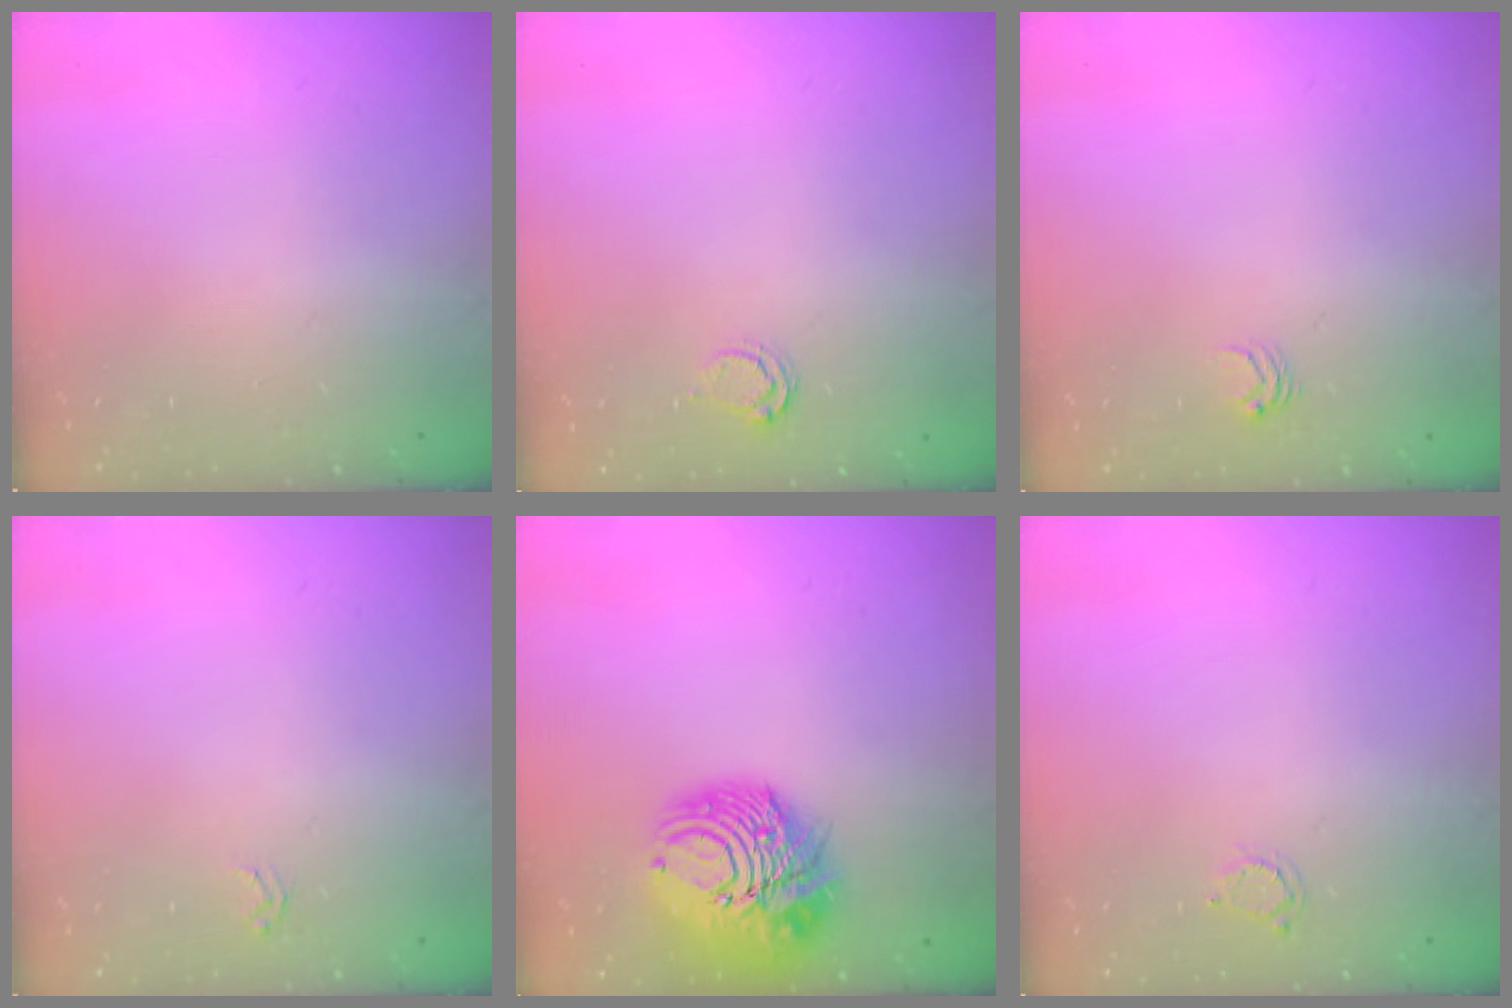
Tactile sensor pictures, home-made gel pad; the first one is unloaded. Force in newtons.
{"total": 3.4, "press": 3.3, "slide": 0.8}
{"total": 2.9, "press": 2.8, "slide": 0.4}
{"total": 1.9, "press": 1.9, "slide": 0.2}
{"total": 15.1, "press": 15.0, "slide": 1.5}
{"total": 2.0, "press": 2.0, "slide": 0.3}